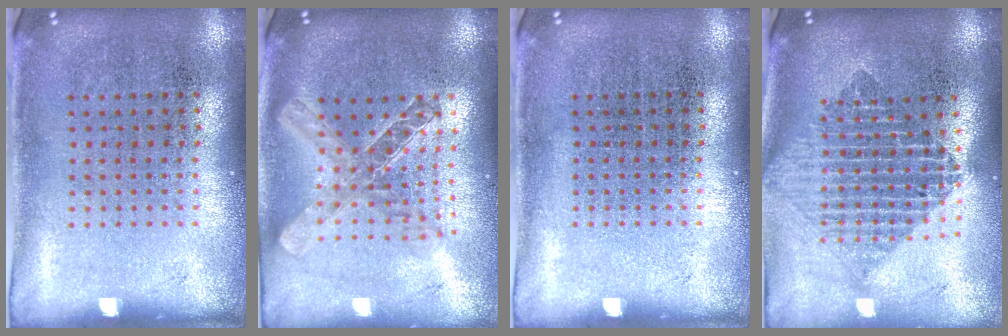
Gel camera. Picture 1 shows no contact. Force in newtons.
{"total": 2.0, "press": 1.7, "slide": 1.1}
{"total": 0.0}
{"total": 2.0, "press": 1.7, "slide": 1.1}